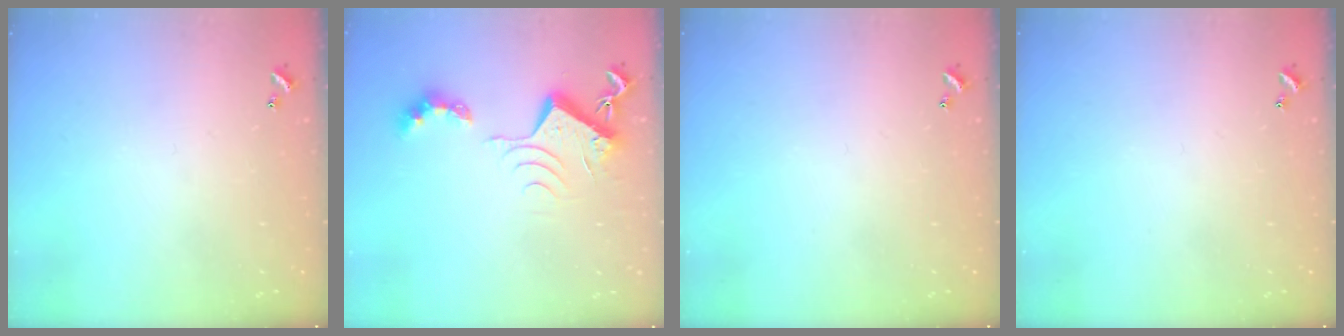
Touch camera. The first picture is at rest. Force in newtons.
{"total": 8.8, "press": 8.8, "slide": 1.0}
{"total": 0.0}
{"total": 0.0}